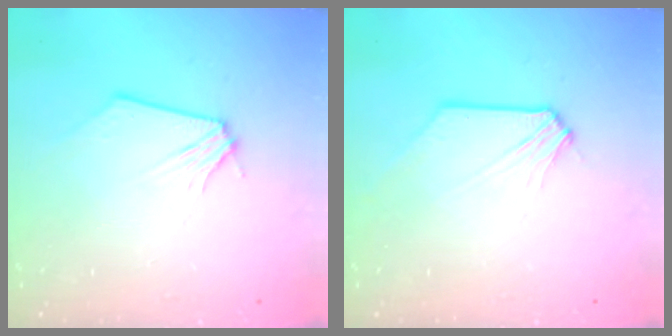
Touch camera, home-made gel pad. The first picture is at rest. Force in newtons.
{"total": 0.7, "press": 0.7, "slide": 0.1}